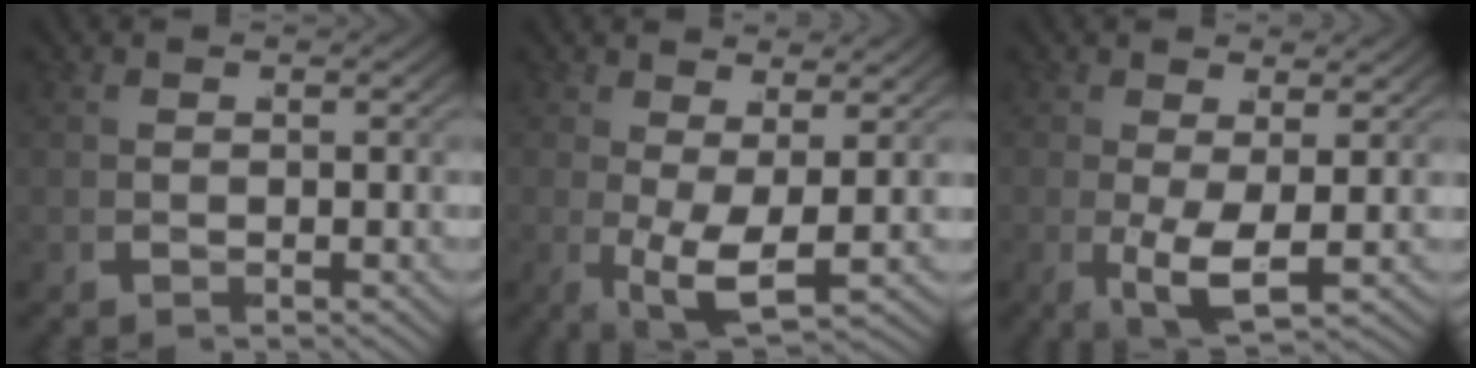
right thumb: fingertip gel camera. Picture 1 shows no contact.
{"total": 4.5, "force": [-0.2, 2.3, 3.9], "torque": [-0.073, -0.025, -0.001]}
{"total": 3.6, "force": [-0.3, 1.7, 3.2], "torque": [-0.064, -0.027, -0.003]}